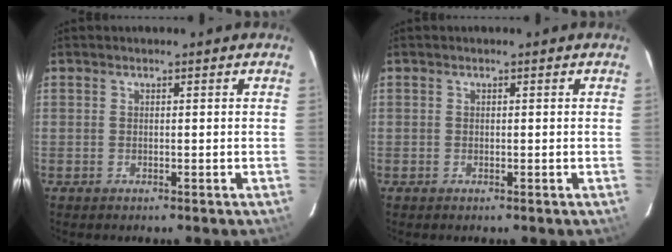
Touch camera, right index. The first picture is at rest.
{"total": 0.0}